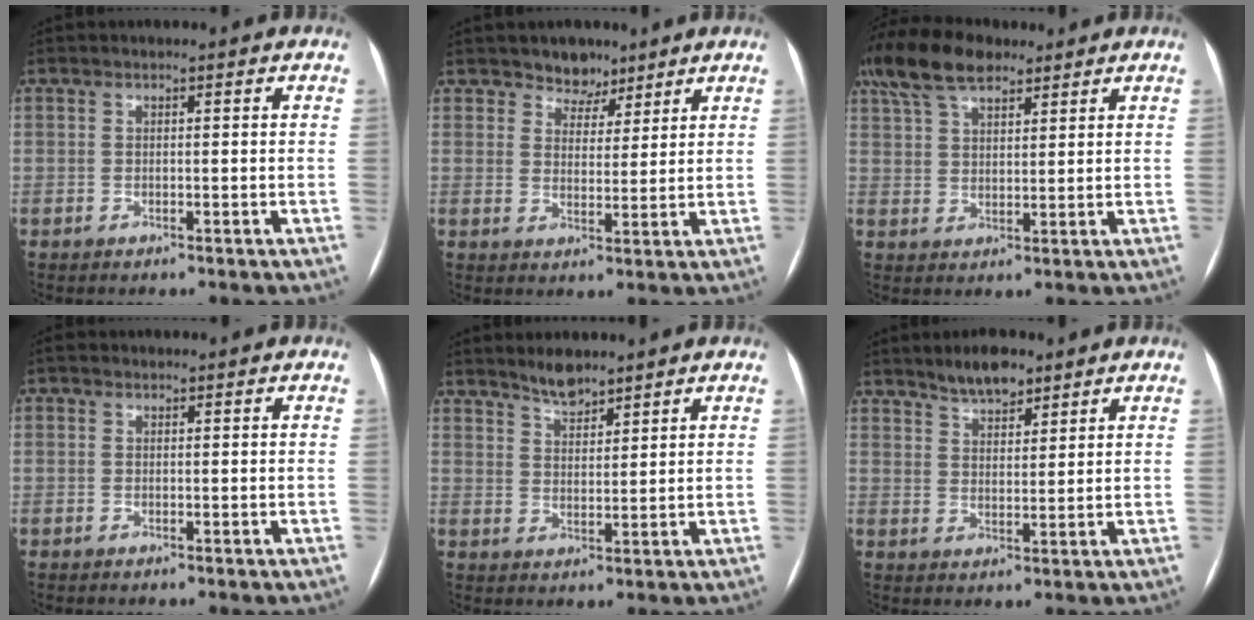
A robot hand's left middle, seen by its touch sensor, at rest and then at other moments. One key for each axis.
{"total": 4.6, "fx": 3.6, "fy": 2.8, "fz": 0.6, "tx": -0.002, "ty": -0.001, "tz": 0.057}
{"total": 10.9, "fx": 8.0, "fy": 4.2, "fz": 6.1, "tx": -0.130, "ty": 0.039, "tz": 0.150}
{"total": 1.5, "fx": -0.8, "fy": -1.0, "fz": -0.7, "tx": 0.010, "ty": -0.009, "tz": -0.014}
{"total": 3.9, "fx": 3.6, "fy": 0.9, "fz": 1.3, "tx": -0.027, "ty": 0.001, "tz": 0.065}
{"total": 5.5, "fx": 4.4, "fy": 1.9, "fz": 2.7, "tx": -0.051, "ty": 0.005, "tz": 0.078}